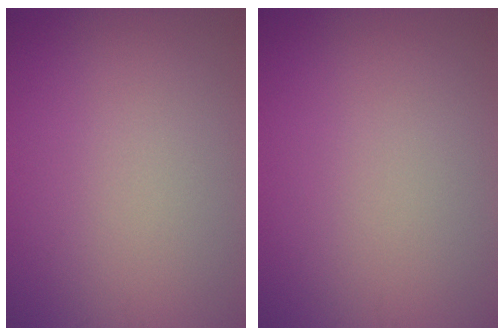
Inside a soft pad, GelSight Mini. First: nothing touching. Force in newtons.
{"total": 0.0}